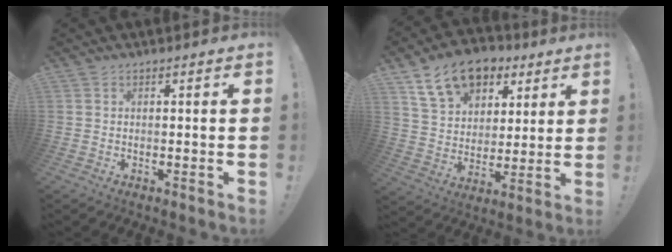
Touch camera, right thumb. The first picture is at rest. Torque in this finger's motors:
{"motor_torque": [0.22, 1.13, 0.46, -0.13, 0.22]}